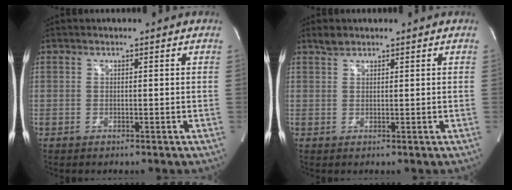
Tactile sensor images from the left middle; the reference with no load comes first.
{"total": 1.4, "force": [1.2, 0.5, 0.4], "torque": [-0.011, 0.005, 0.025]}